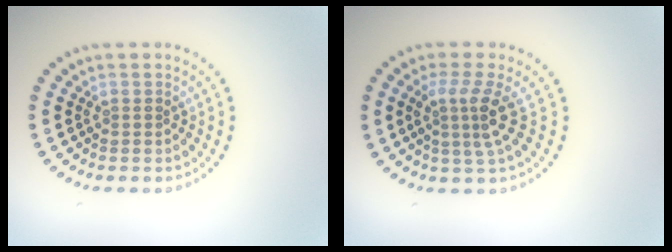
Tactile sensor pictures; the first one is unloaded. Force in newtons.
{"total": 3.3, "press": 2.4, "slide": 2.3}